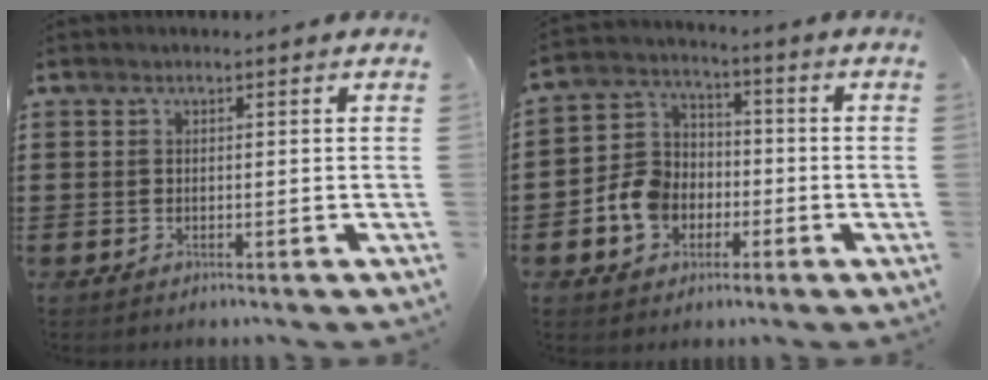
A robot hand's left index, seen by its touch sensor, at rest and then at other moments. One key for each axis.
{"total": 7.9, "fx": -2.4, "fy": 6.6, "fz": 3.5, "tx": -0.099, "ty": 0.021, "tz": -0.046}